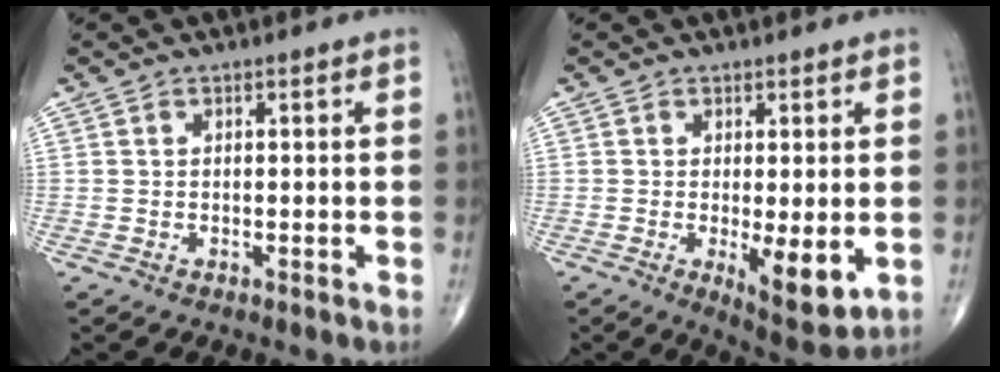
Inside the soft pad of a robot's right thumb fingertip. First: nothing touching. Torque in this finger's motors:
{"motor_torque": [0.61, 1.75, 0.84, 0.04, 0.25]}